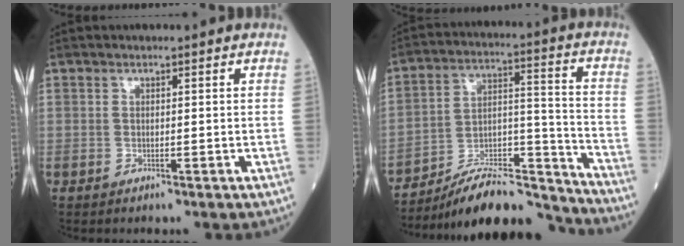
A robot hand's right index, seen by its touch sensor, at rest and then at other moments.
{"total": 18.3, "force": [-17.3, 2.3, 5.4], "torque": [-0.093, 0.033, -0.285]}